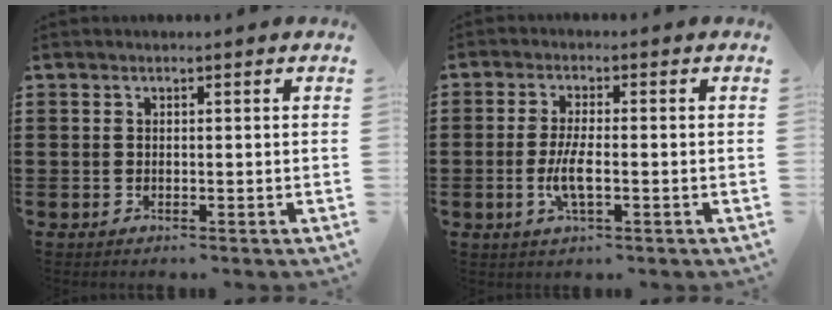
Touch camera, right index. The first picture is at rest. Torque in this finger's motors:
{"motor_torque": [1.63, 0.51, 0.68, 0.19]}